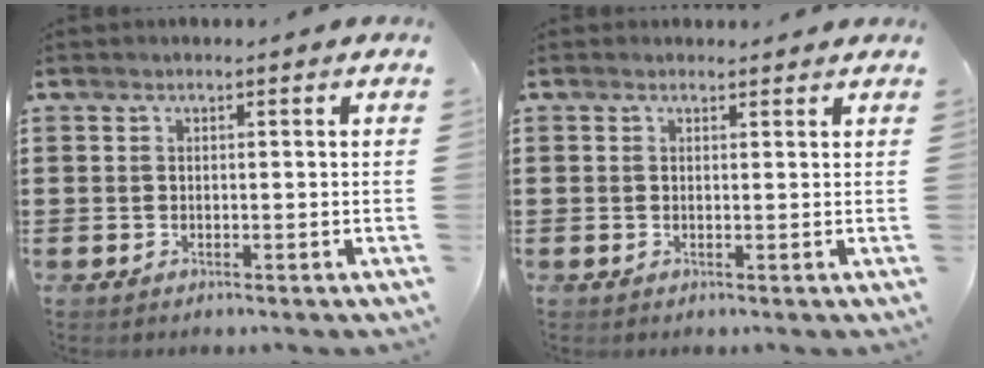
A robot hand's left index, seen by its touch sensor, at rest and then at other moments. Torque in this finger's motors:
{"motor_torque": [-1.68, -0.46, -0.97, -0.21]}